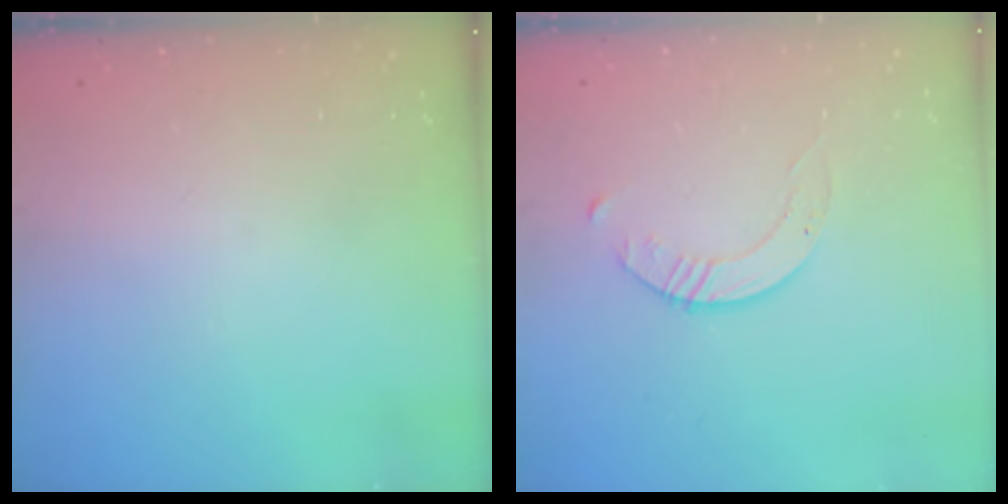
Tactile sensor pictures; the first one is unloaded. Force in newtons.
{"total": 2.8, "press": 2.8, "slide": 0.3}